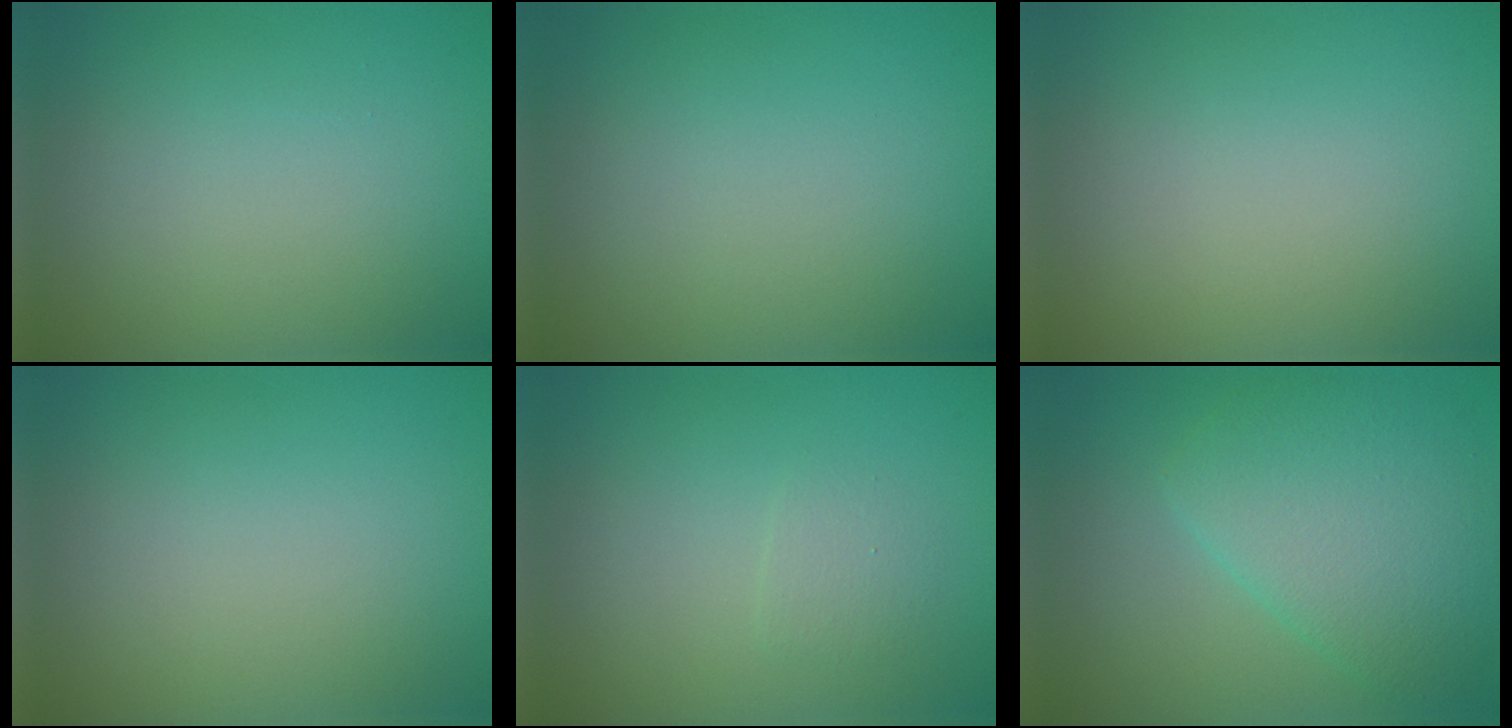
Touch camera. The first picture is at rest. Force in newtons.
{"total": 0.0}
{"total": 0.0}
{"total": 0.0}
{"total": 1.1, "press": 1.1, "slide": 0.1}
{"total": 6.5, "press": 6.5, "slide": 0.2}